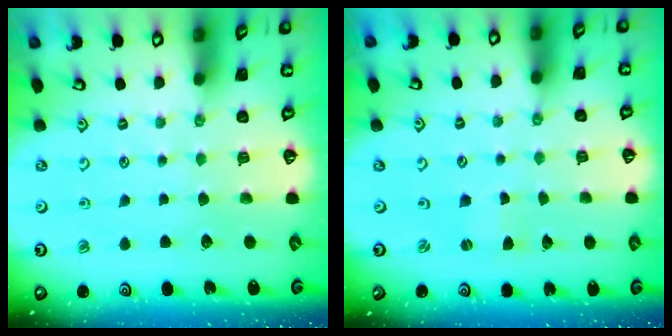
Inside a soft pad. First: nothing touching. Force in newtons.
{"total": 0.0}